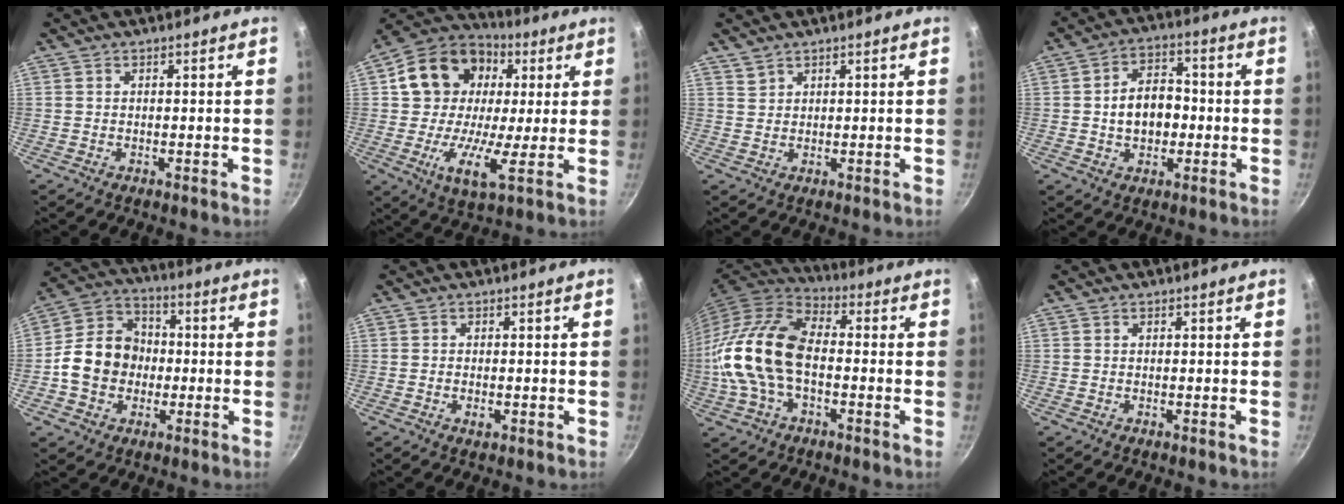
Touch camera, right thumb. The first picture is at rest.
{"total": 18.6, "force": [3.4, 13.1, 12.8], "torque": [-0.201, 0.014, 0.036]}
{"total": 1.6, "force": [1.4, 0.8, 0.1], "torque": [0.008, 0.002, 0.030]}
{"total": 9.4, "force": [-0.7, 6.7, 6.5], "torque": [-0.077, 0.019, -0.015]}
{"total": 13.1, "force": [-1.5, 10.9, 7.1], "torque": [-0.090, 0.029, -0.044]}
{"total": 1.6, "force": [-0.5, 0.9, 1.3], "torque": [-0.022, -0.001, -0.008]}
{"total": 17.9, "force": [-2.0, 10.5, 14.3], "torque": [-0.268, 0.033, -0.052]}
{"total": 0.0}